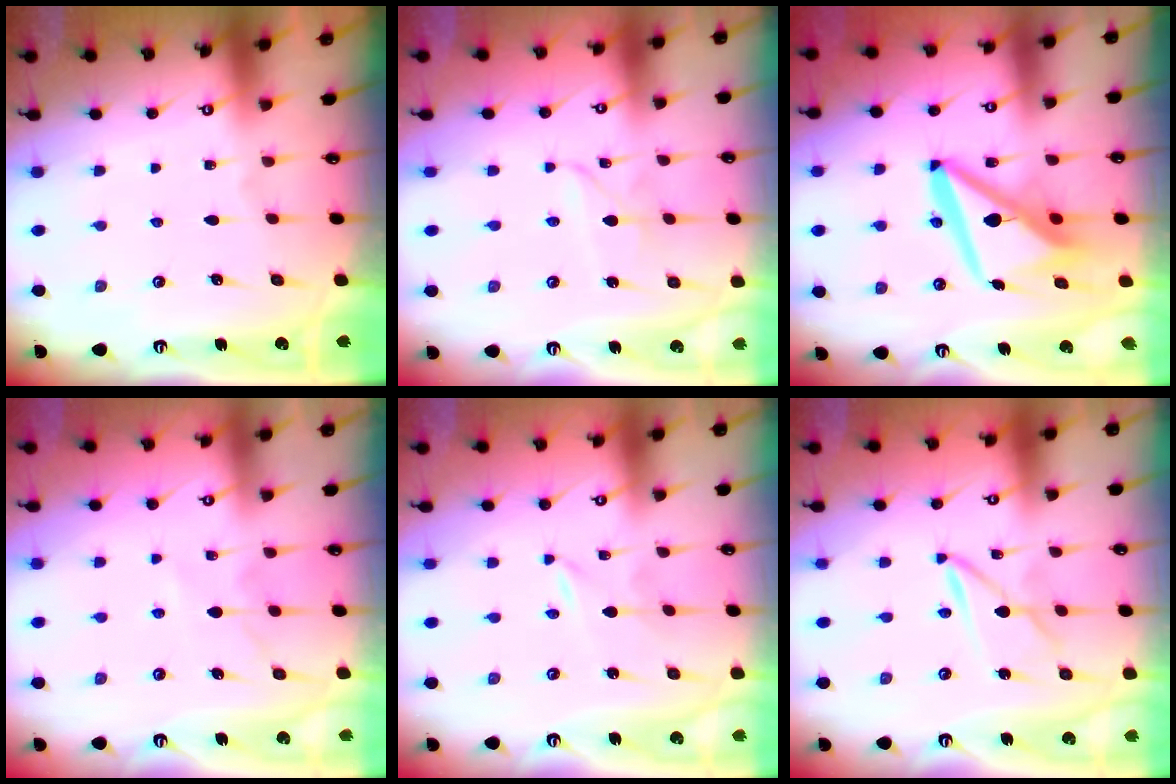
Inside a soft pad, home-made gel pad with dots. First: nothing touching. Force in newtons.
{"total": 2.6, "press": 2.6, "slide": 0.2}
{"total": 12.5, "press": 12.5, "slide": 1.2}
{"total": 5.6, "press": 5.6, "slide": 0.6}
{"total": 0.6, "press": 0.6, "slide": 0.1}
{"total": 3.3, "press": 3.3, "slide": 0.3}